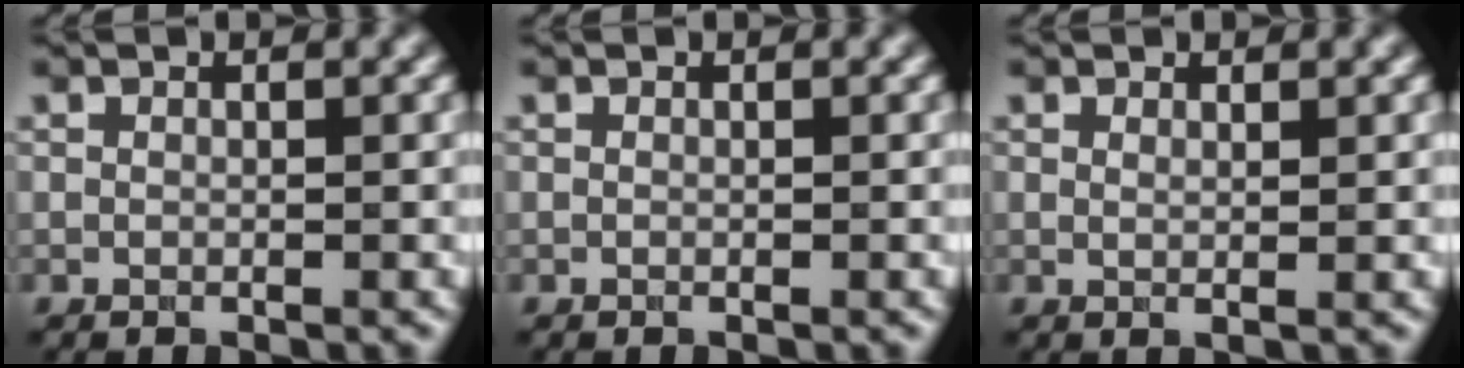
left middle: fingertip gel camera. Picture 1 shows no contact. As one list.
[{"total": 0.0}, {"total": 1.1, "force": [0.5, 0.3, 0.9], "torque": [-0.009, -0.001, 0.006]}]